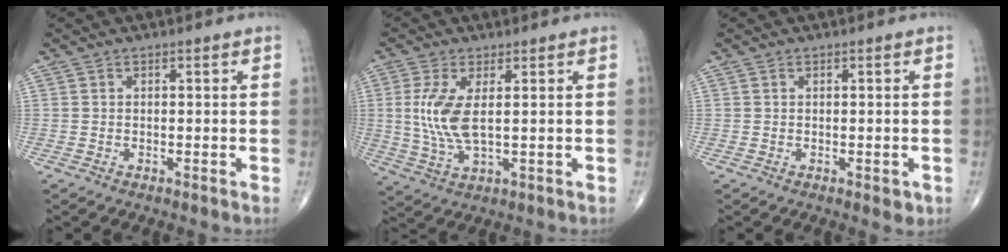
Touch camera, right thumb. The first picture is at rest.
{"total": 8.2, "force": [1.2, 3.1, 7.5], "torque": [-0.175, -0.012, 0.030]}
{"total": 1.8, "force": [-0.3, 1.0, 1.5], "torque": [-0.013, -0.003, -0.001]}